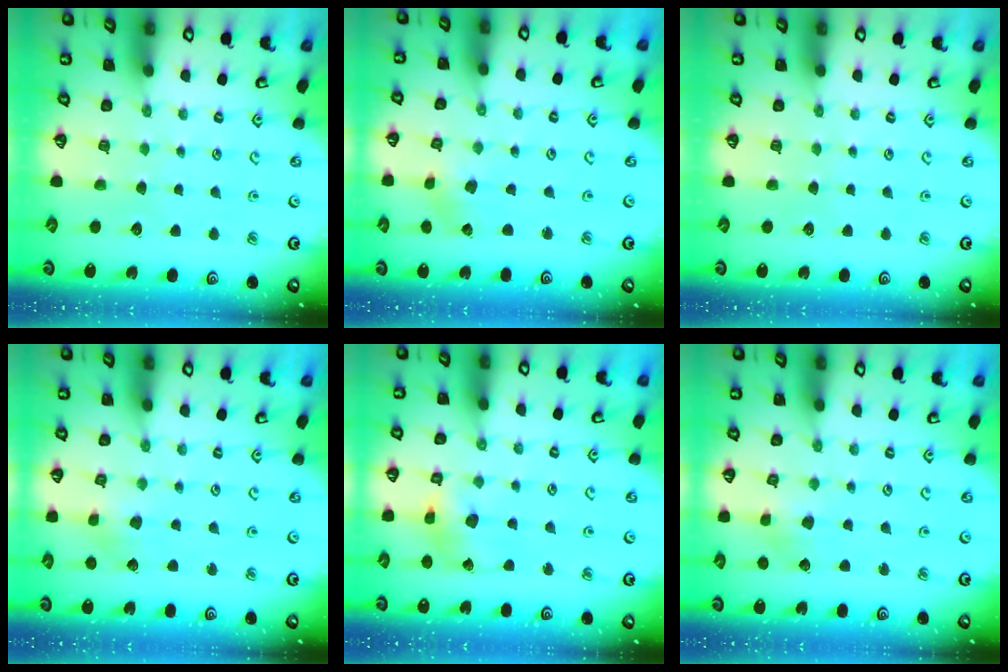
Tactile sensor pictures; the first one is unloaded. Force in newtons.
{"total": 0.7, "press": 0.7, "slide": 0.2}
{"total": 0.0}
{"total": 3.4, "press": 3.3, "slide": 0.6}
{"total": 9.9, "press": 9.8, "slide": 1.1}
{"total": 3.4, "press": 3.3, "slide": 0.6}